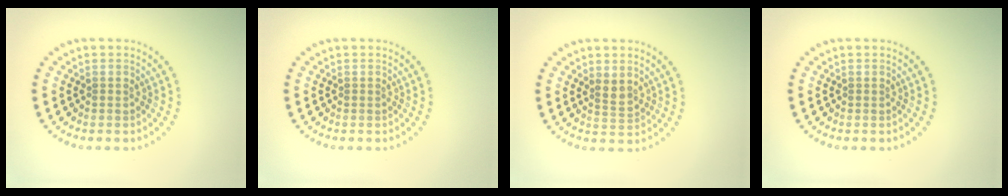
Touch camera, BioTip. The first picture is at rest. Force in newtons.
{"total": 0.0}
{"total": 1.7, "press": 1.4, "slide": 1.0}
{"total": 0.0}